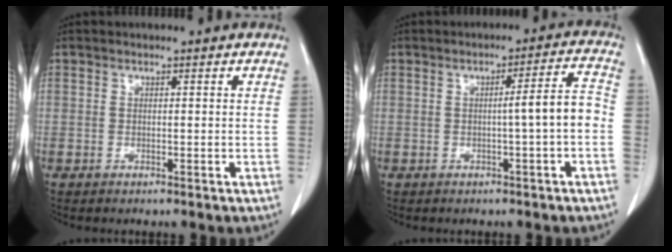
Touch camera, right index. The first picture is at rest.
{"total": 5.1, "force": [-1.0, -0.4, 5.0], "torque": [-0.066, 0.012, -0.015]}